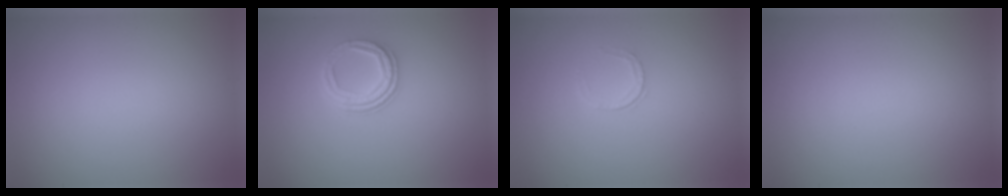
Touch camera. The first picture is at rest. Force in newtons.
{"total": 3.0, "press": 2.3, "slide": 1.9}
{"total": 0.7, "press": 0.5, "slide": 0.5}
{"total": 0.0}